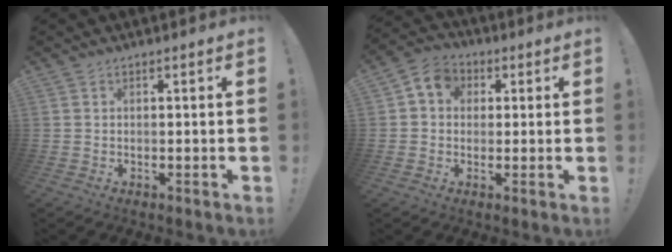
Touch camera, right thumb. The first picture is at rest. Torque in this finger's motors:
{"motor_torque": [-0.39, 0.39, 0.00, 0.00, 0.10]}